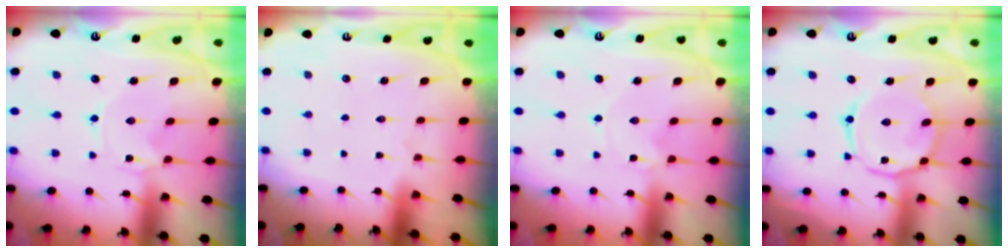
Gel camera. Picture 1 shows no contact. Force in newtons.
{"total": 1.6, "press": 1.6, "slide": 0.1}
{"total": 0.6, "press": 0.6, "slide": 0.1}
{"total": 11.6, "press": 11.6, "slide": 0.5}